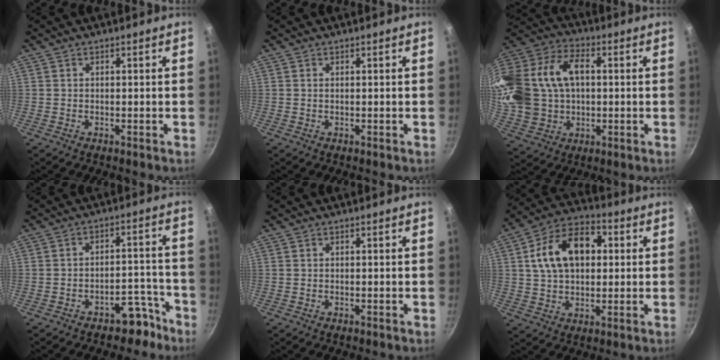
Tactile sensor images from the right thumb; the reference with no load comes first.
{"total": 0.0}
{"total": 28.3, "force": [3.6, 20.0, 19.6], "torque": [-0.457, 0.053, 0.080]}
{"total": 6.3, "force": [-4.6, 3.3, 2.7], "torque": [-0.018, 0.065, -0.066]}
{"total": 0.0}
{"total": 14.9, "force": [3.0, 9.5, 11.0], "torque": [-0.173, 0.018, 0.044]}